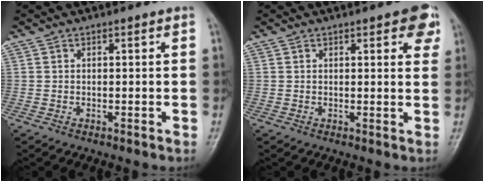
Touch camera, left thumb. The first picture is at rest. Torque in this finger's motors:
{"motor_torque": [0.84, 0.68, 0.45, -0.63, 0.01]}